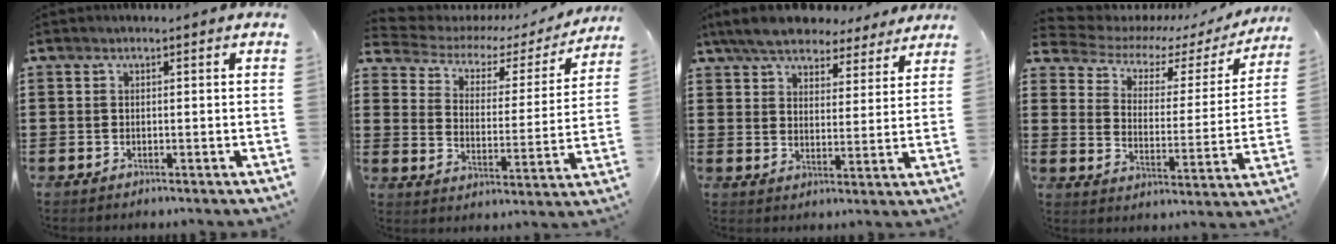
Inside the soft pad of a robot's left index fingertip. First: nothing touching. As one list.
[{"total": 4.0, "force": [2.9, 2.1, 1.8], "torque": [-0.058, -0.018, 0.041]}, {"total": 7.1, "force": [6.5, 1.9, 2.2], "torque": [-0.072, -0.016, 0.119]}, {"total": 5.2, "force": [4.1, 2.4, 2.0], "torque": [-0.058, -0.029, 0.064]}]